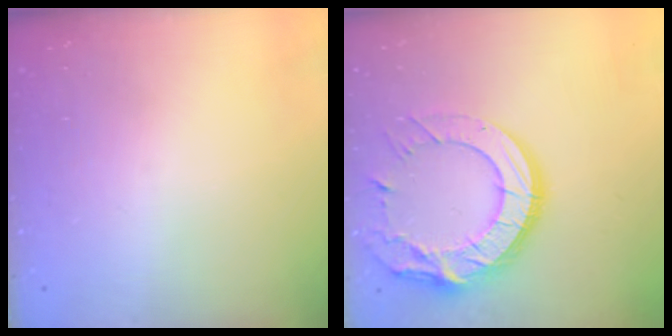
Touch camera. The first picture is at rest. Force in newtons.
{"total": 20.2, "press": 20.1, "slide": 1.7}